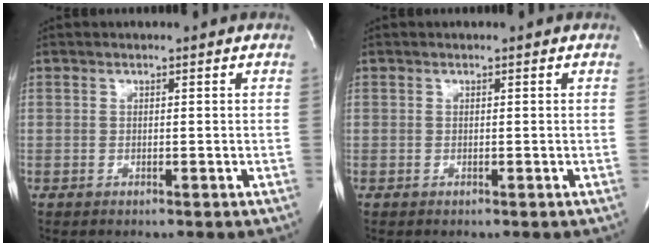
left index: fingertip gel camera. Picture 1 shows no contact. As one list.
[{"total": 0.0}]